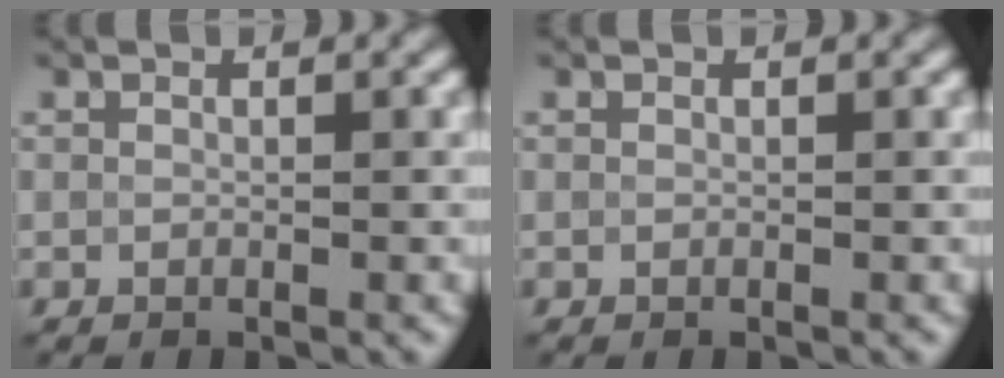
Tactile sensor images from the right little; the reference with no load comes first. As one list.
[{"total": 0.0}]